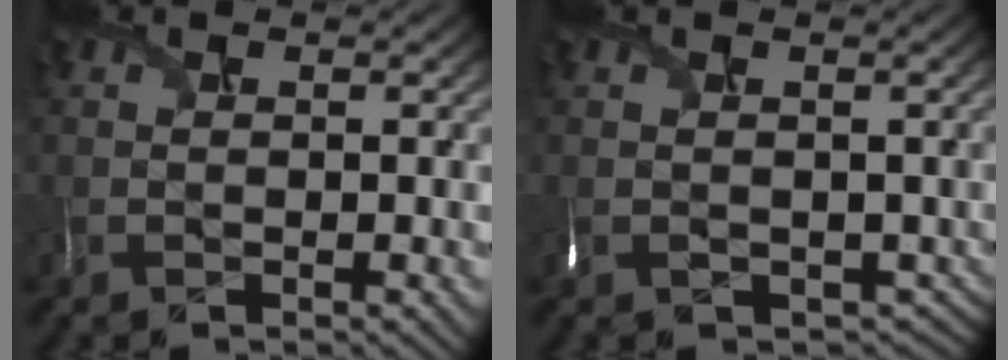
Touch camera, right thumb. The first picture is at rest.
{"total": 2.5, "force": [-0.7, 2.1, 1.3], "torque": [-0.033, -0.016, 0.005]}